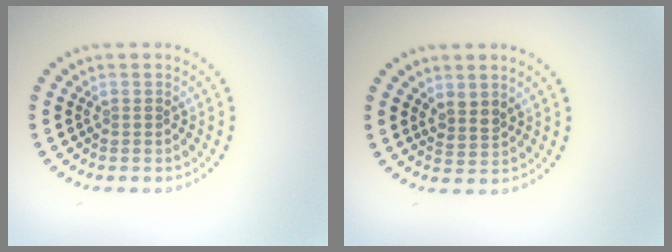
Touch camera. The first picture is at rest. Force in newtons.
{"total": 1.5, "press": 1.2, "slide": 0.9}